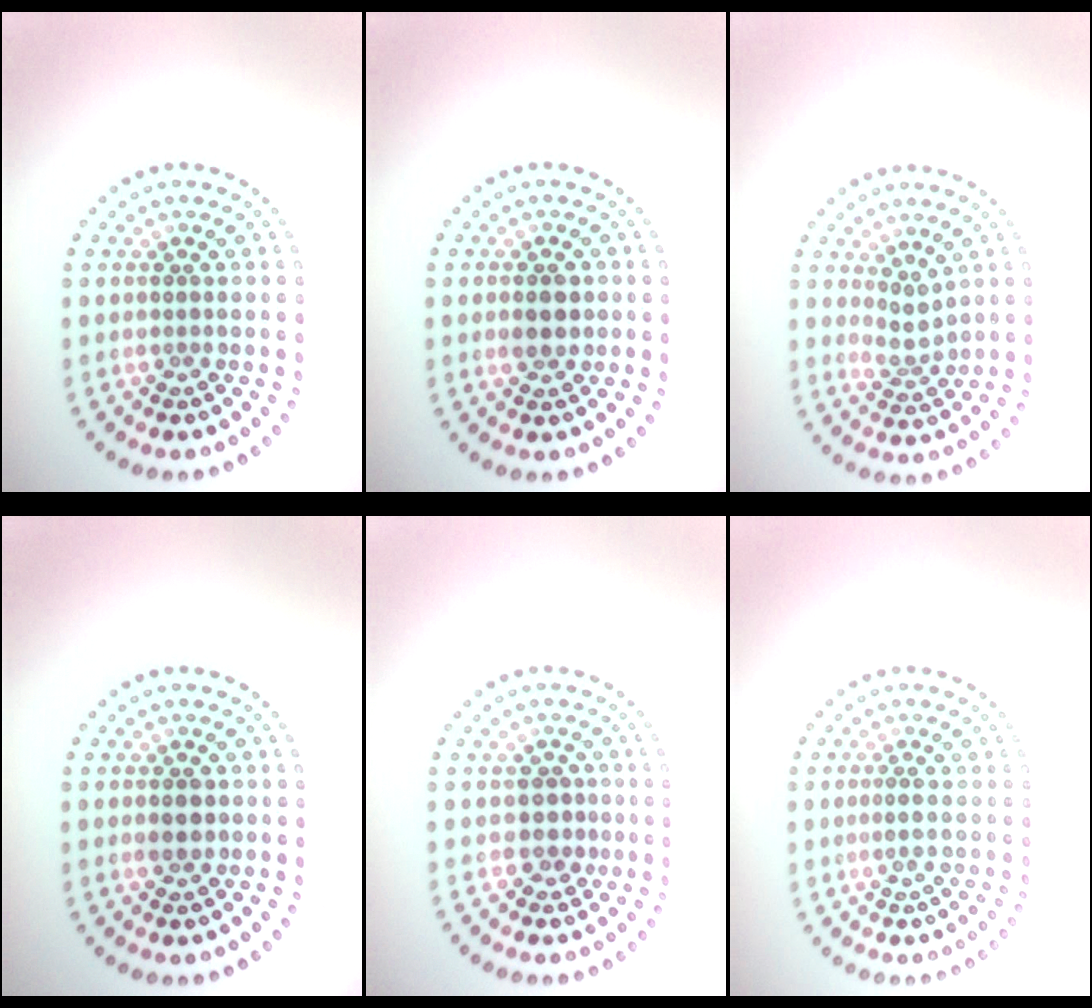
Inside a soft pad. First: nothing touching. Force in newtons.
{"total": 2.2, "press": 2.2, "slide": 0.1}
{"total": 1.8, "press": 1.3, "slide": 1.2}
{"total": 2.0, "press": 2.0, "slide": 0.0}
{"total": 1.9, "press": 1.4, "slide": 1.2}
{"total": 1.1, "press": 1.0, "slide": 0.5}